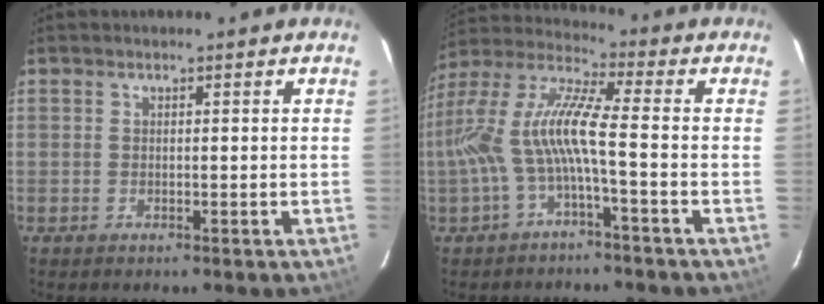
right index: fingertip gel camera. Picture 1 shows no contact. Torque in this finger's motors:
{"motor_torque": [1.50, -0.64, 0.87, 0.21]}